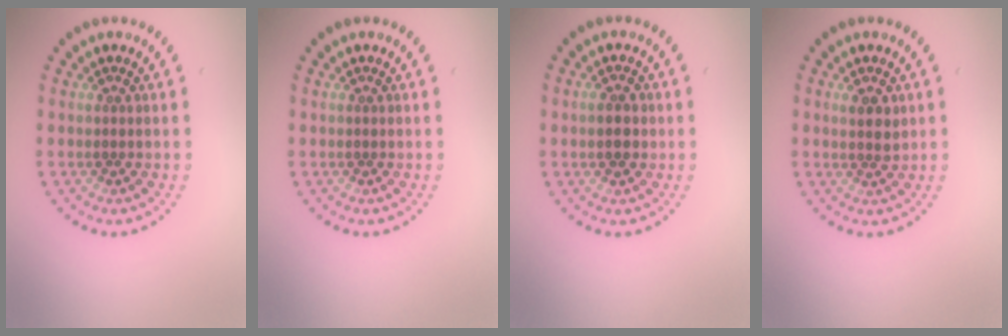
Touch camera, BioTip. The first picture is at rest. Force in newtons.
{"total": 0.0}
{"total": 1.8, "press": 1.8, "slide": 0.0}
{"total": 1.8, "press": 1.6, "slide": 0.6}